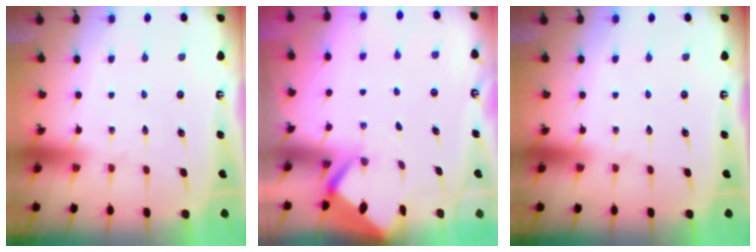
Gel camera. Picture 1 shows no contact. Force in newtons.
{"total": 2.7, "press": 2.7, "slide": 0.3}
{"total": 0.0}